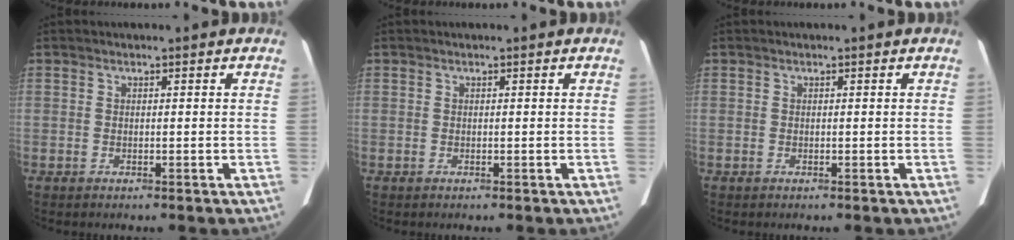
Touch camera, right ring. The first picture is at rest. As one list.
[{"total": 0.0}, {"total": 0.0}]